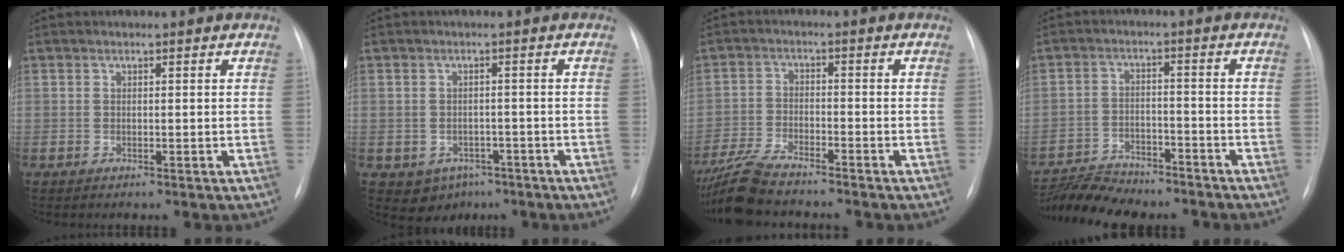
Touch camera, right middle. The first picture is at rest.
{"total": 4.7, "force": [-2.5, 3.7, 1.3], "torque": [-0.015, 0.008, -0.025]}
{"total": 8.3, "force": [-7.6, 0.9, 3.3], "torque": [-0.066, -0.016, -0.136]}
{"total": 9.6, "force": [-9.0, 2.3, 2.3], "torque": [-0.040, 0.002, -0.146]}